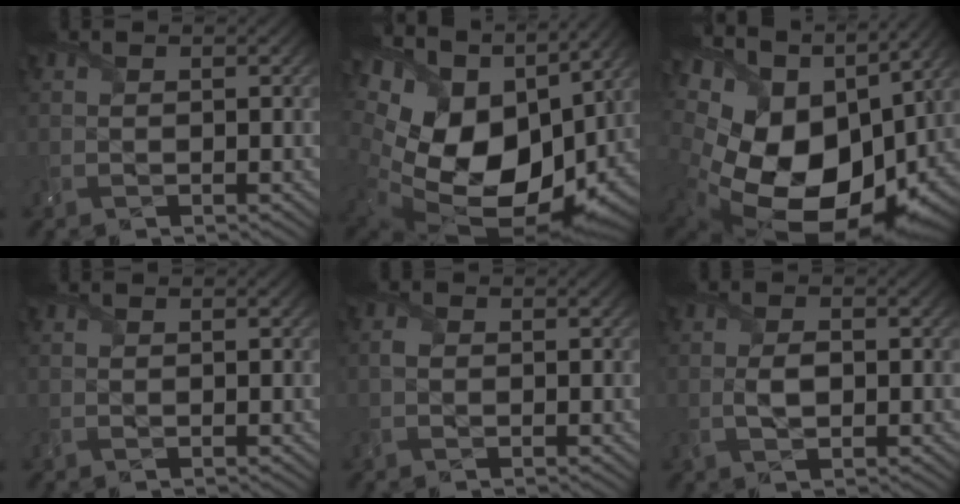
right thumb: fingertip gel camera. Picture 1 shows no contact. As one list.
[{"total": 19.4, "force": [3.0, 13.4, 13.6], "torque": [-0.274, -0.030, 0.092]}, {"total": 20.2, "force": [0.8, 14.1, 14.5], "torque": [-0.296, -0.050, 0.060]}, {"total": 0.0}, {"total": 1.3, "force": [-0.2, 1.0, 0.8], "torque": [-0.021, -0.001, -0.006]}, {"total": 2.6, "force": [-0.3, 1.4, 2.1], "torque": [-0.047, -0.003, -0.005]}]